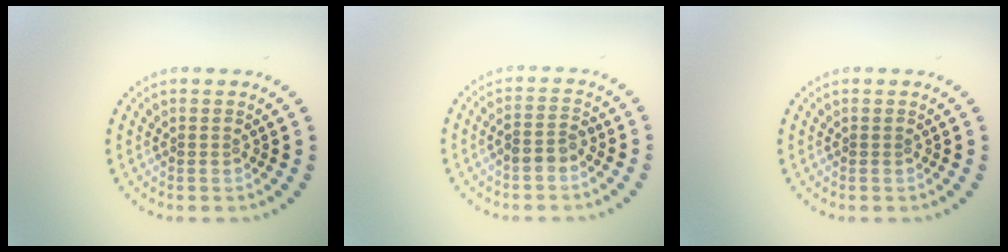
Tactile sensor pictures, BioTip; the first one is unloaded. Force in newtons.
{"total": 1.9, "press": 1.8, "slide": 0.6}
{"total": 0.0}